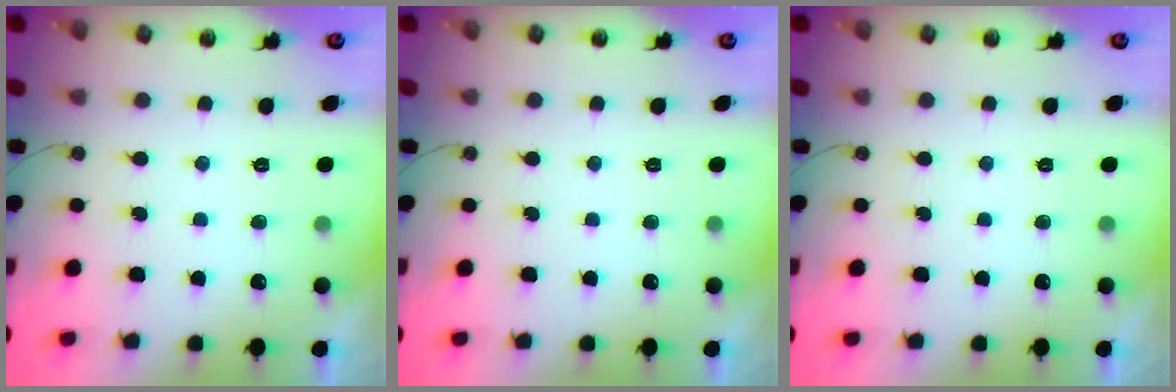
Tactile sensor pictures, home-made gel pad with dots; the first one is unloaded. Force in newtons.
{"total": 0.0}
{"total": 0.0}